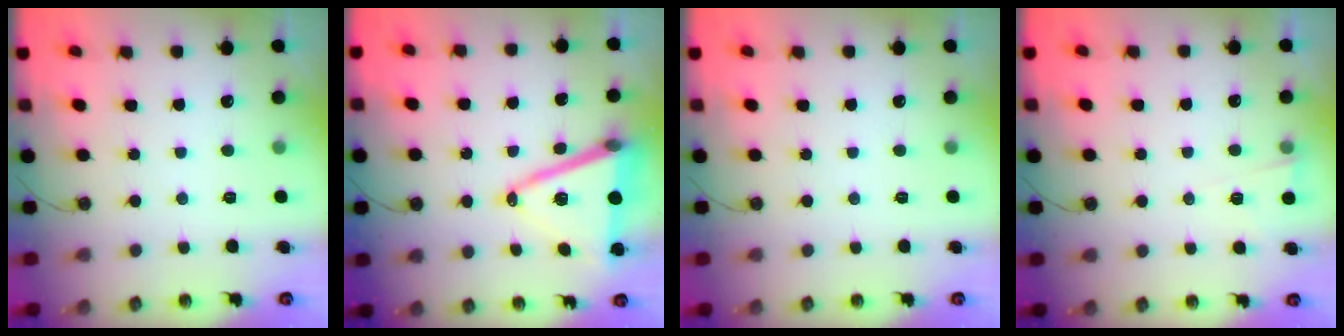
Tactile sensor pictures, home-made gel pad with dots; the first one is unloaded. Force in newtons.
{"total": 16.0, "press": 15.5, "slide": 3.7}
{"total": 0.0}
{"total": 3.0, "press": 2.8, "slide": 1.1}